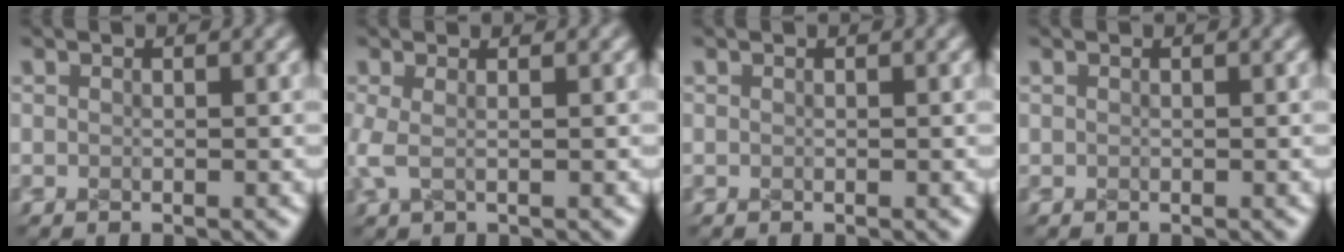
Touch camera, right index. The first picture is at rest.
{"total": 1.4, "force": [0.6, -0.1, 1.2], "torque": [-0.030, -0.004, 0.019]}
{"total": 0.0}
{"total": 0.0}